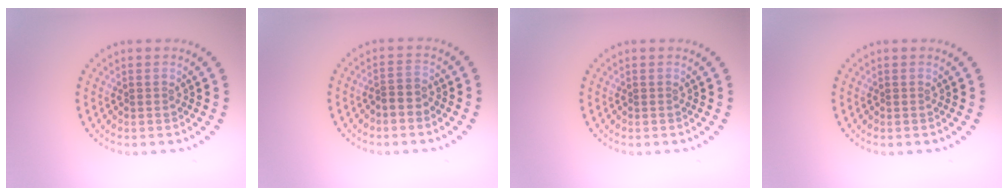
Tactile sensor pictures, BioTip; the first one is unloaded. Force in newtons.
{"total": 1.6, "press": 1.4, "slide": 0.8}
{"total": 0.0}
{"total": 0.0}